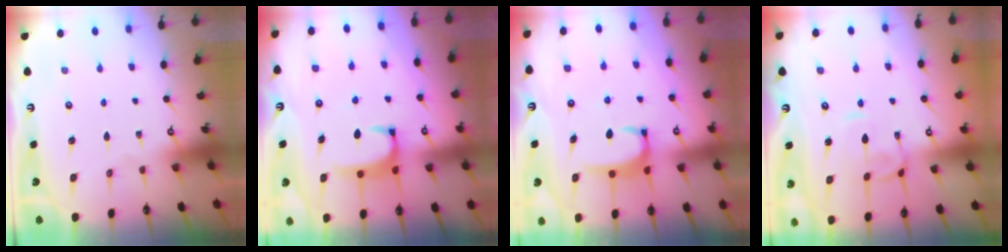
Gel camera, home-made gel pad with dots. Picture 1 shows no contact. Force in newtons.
{"total": 2.0, "press": 2.0, "slide": 0.3}
{"total": 2.9, "press": 2.9, "slide": 0.5}
{"total": 0.8, "press": 0.4, "slide": 0.6}